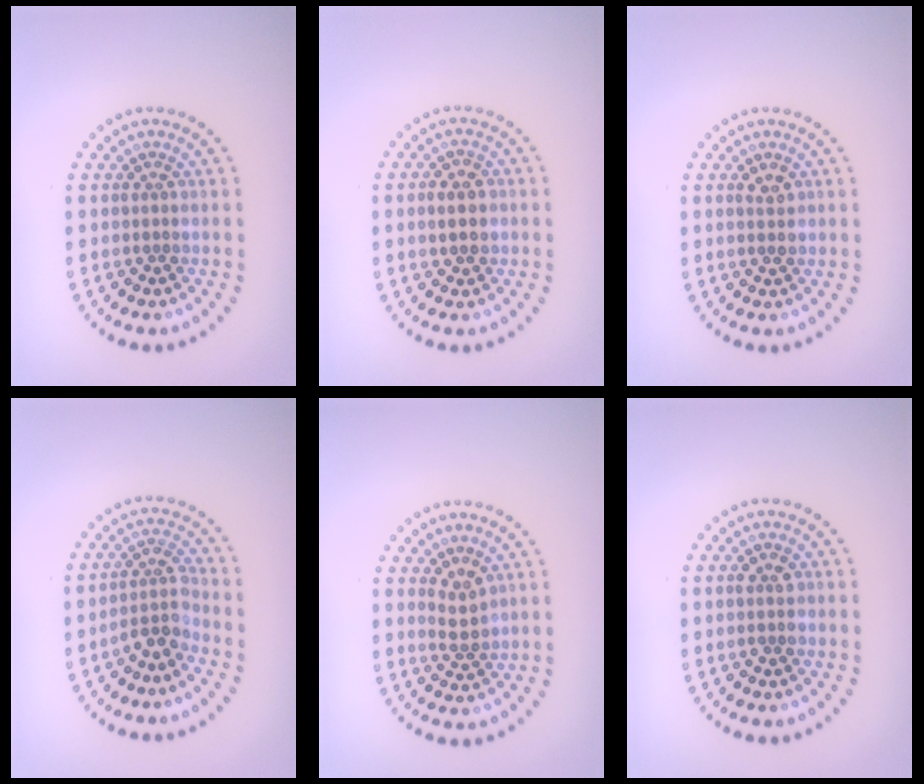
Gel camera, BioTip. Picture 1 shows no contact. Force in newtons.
{"total": 2.7, "press": 2.7, "slide": 0.2}
{"total": 1.5, "press": 1.5, "slide": 0.2}
{"total": 2.9, "press": 2.1, "slide": 2.0}
{"total": 2.1, "press": 1.9, "slide": 0.8}
{"total": 1.4, "press": 1.3, "slide": 0.3}